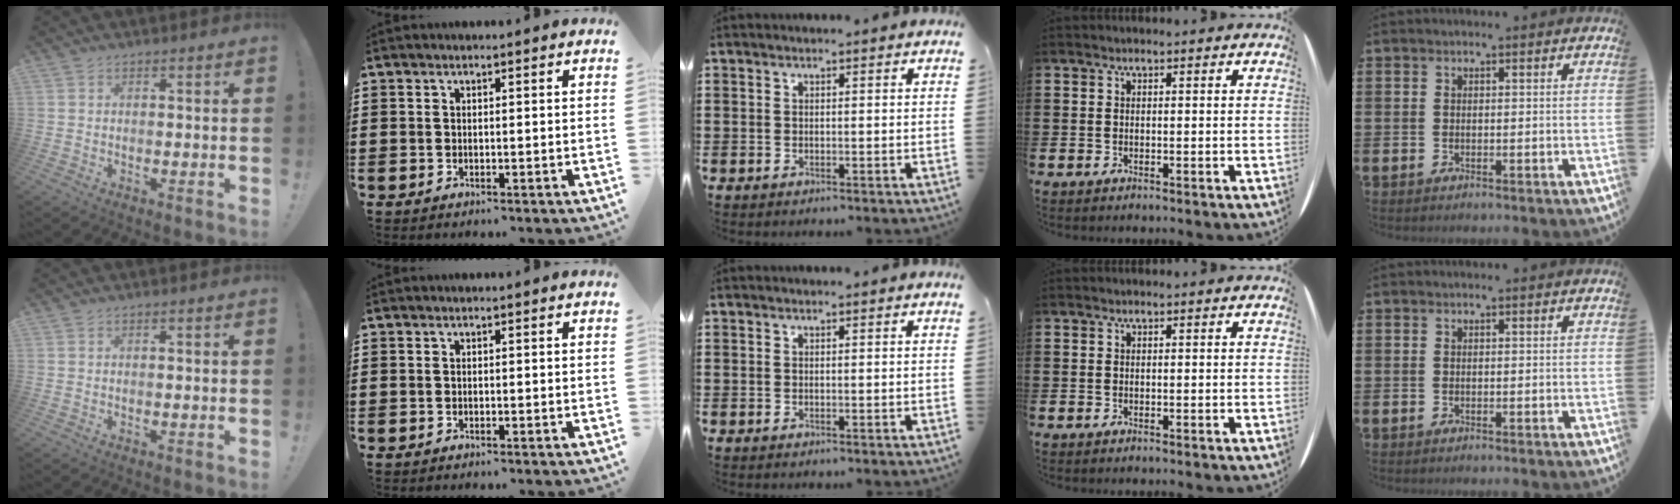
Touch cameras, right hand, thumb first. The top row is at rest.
{}